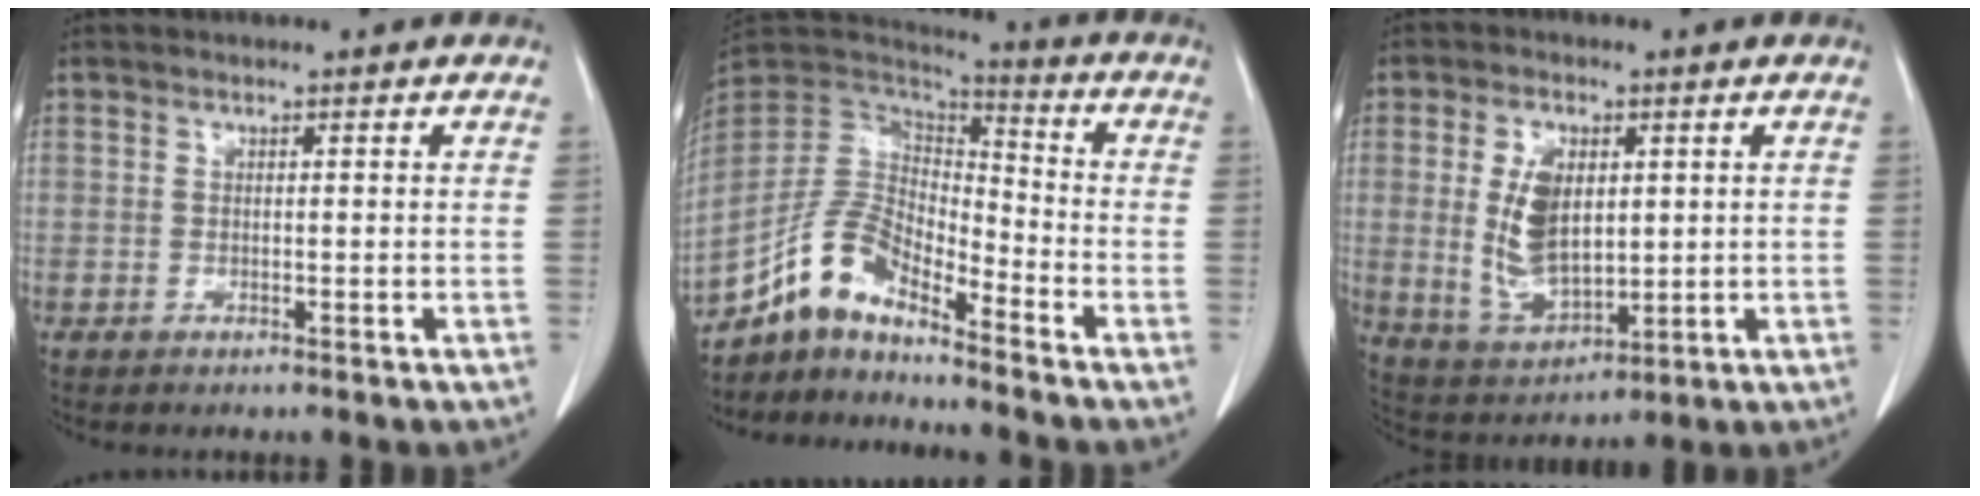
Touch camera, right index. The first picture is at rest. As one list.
[{"total": 11.6, "force": [-9.5, 3.4, 5.7], "torque": [-0.121, 0.032, -0.183]}, {"total": 10.5, "force": [1.1, 5.6, 8.8], "torque": [-0.184, 0.004, 0.037]}]